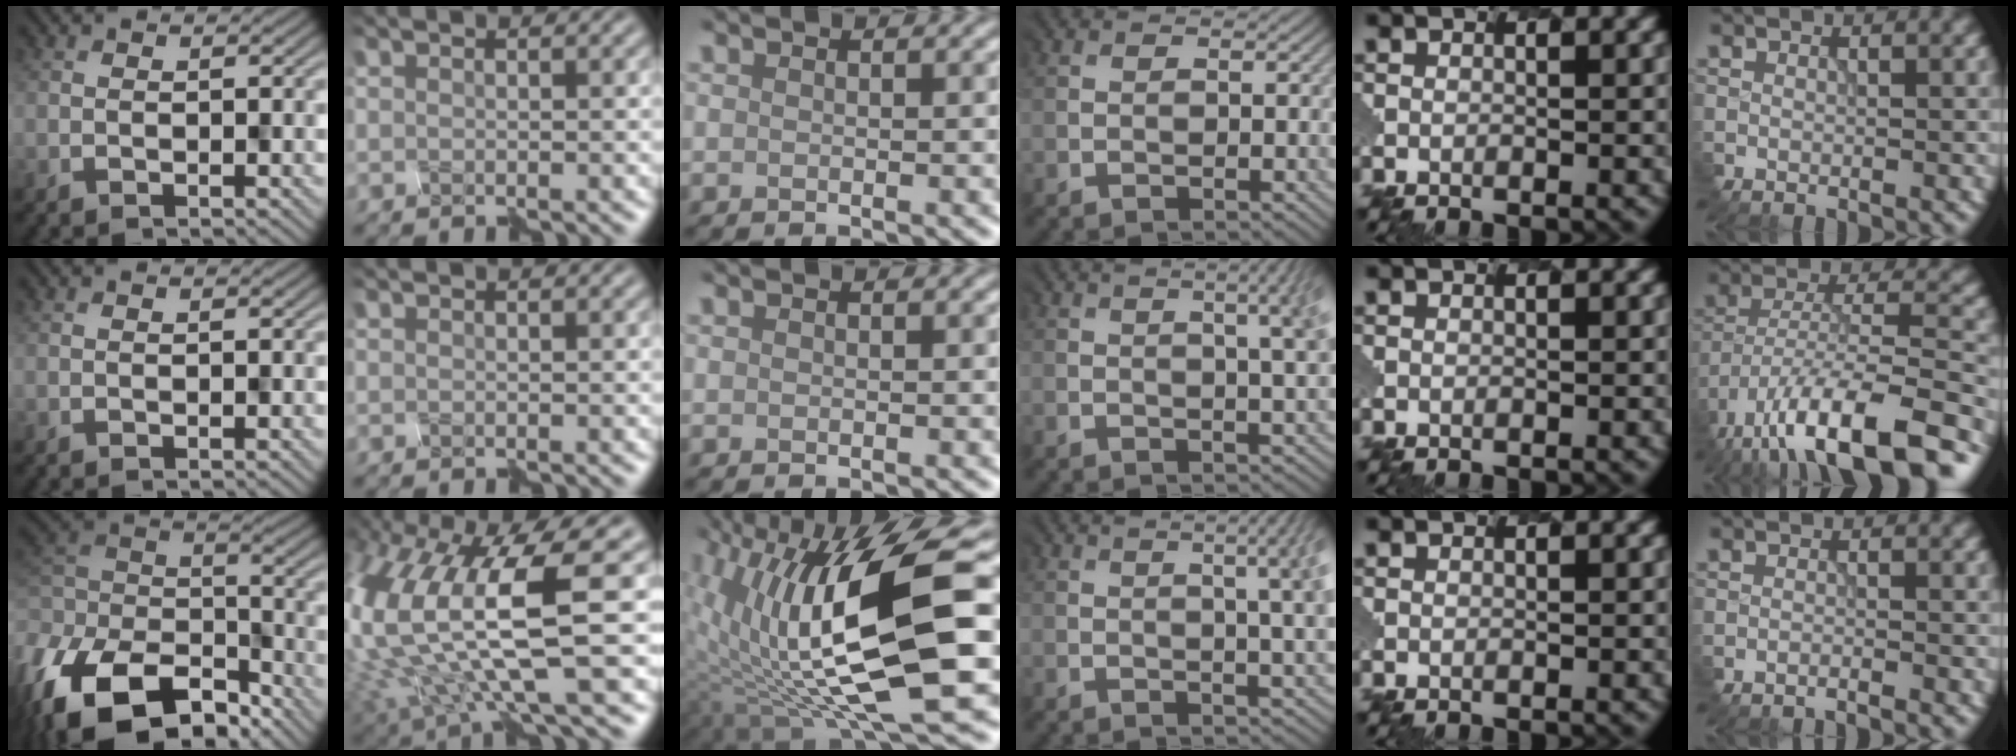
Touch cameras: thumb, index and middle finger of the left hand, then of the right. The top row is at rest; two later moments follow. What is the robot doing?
{"motion": "disassemble", "object": "spray bottle"}